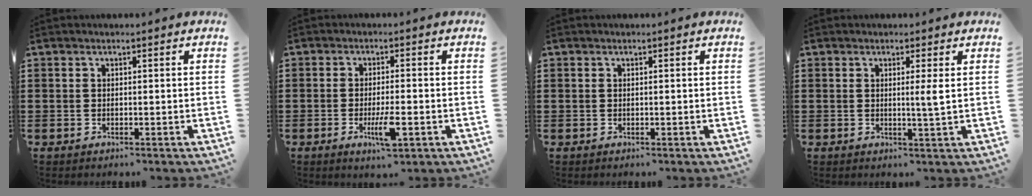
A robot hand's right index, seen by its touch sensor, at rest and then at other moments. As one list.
[{"total": 5.3, "force": [-1.9, 1.1, 4.8], "torque": [-0.098, -0.015, -0.036]}, {"total": 0.0}, {"total": 2.7, "force": [0.6, -0.5, 2.6], "torque": [-0.051, -0.006, 0.008]}]